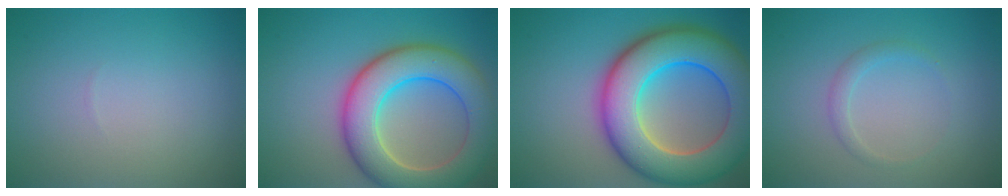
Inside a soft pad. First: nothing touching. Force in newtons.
{"total": 9.3, "press": 9.3, "slide": 0.6}
{"total": 12.4, "press": 12.4, "slide": 0.6}
{"total": 1.3, "press": 1.3, "slide": 0.0}